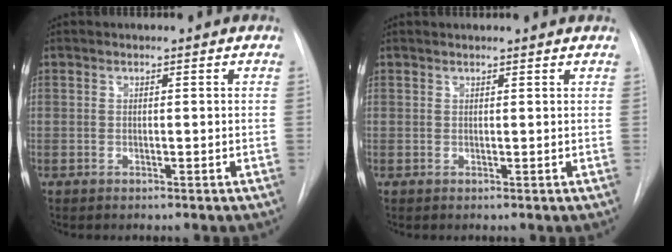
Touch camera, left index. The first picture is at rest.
{"total": 3.4, "force": [3.3, 0.1, 0.8], "torque": [-0.012, 0.022, 0.036]}